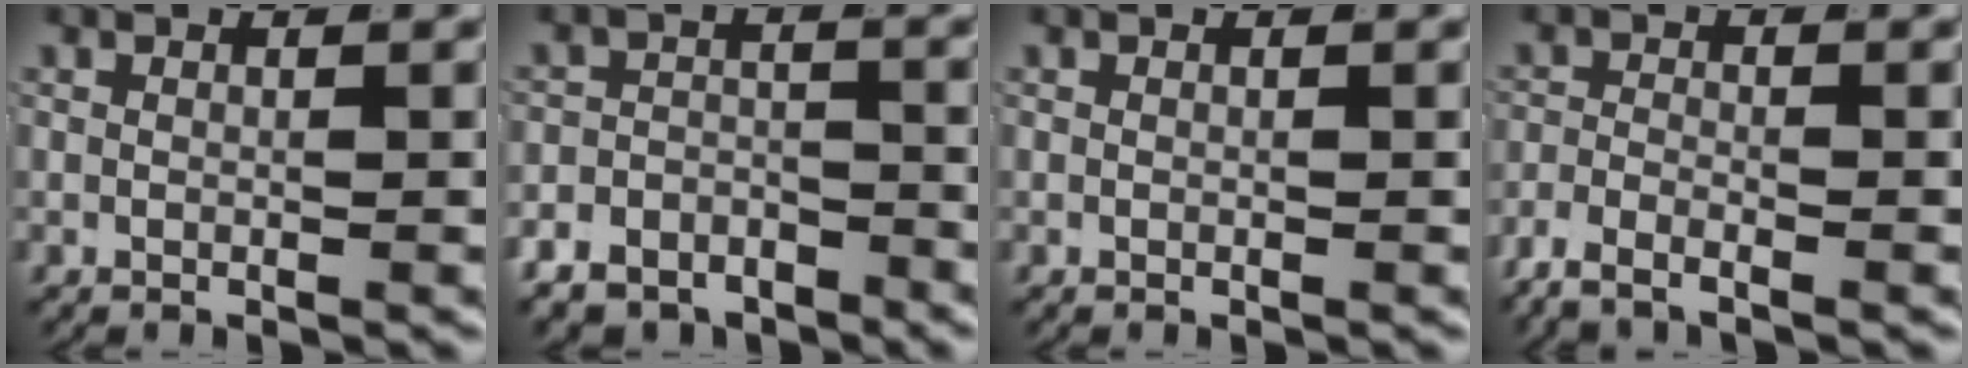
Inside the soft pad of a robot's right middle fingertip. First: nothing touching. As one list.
[{"total": 6.4, "force": [-5.1, 3.6, 1.2], "torque": [-0.002, -0.009, -0.094]}, {"total": 0.0}, {"total": 3.0, "force": [-2.5, 0.8, 1.5], "torque": [-0.030, 0.000, -0.049]}]